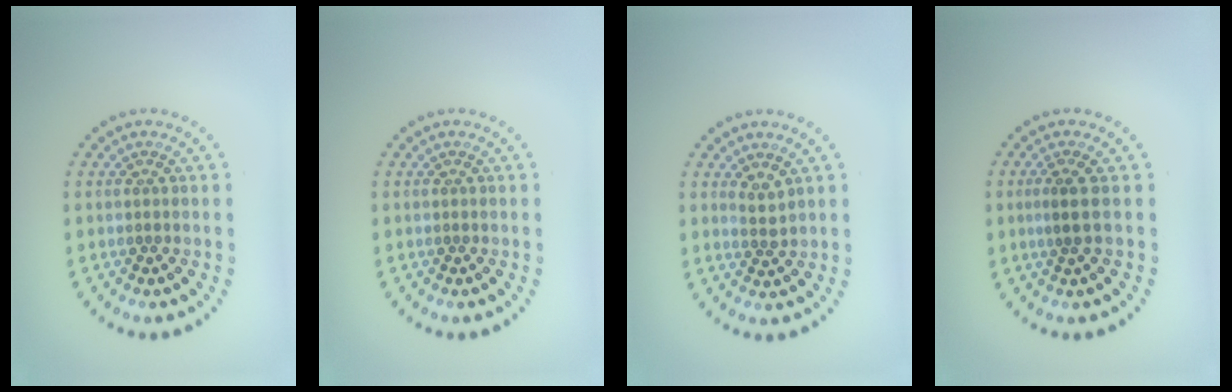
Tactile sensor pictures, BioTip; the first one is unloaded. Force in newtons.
{"total": 0.0}
{"total": 1.4, "press": 1.0, "slide": 1.0}
{"total": 1.6, "press": 1.4, "slide": 0.9}